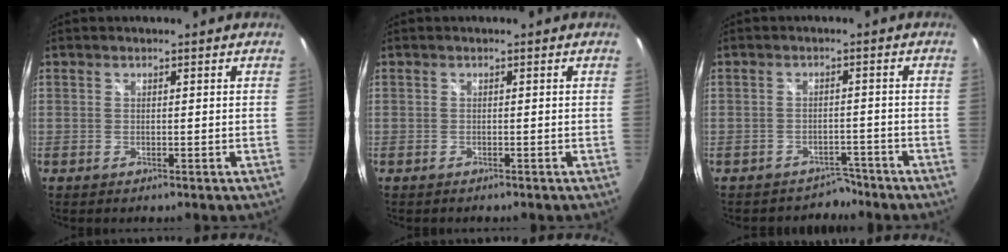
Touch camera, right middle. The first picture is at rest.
{"total": 0.6, "force": [-0.5, 0.3, 0.1], "torque": [-0.004, 0.001, -0.006]}
{"total": 3.9, "force": [-3.2, 2.1, -0.4], "torque": [0.011, 0.017, -0.046]}